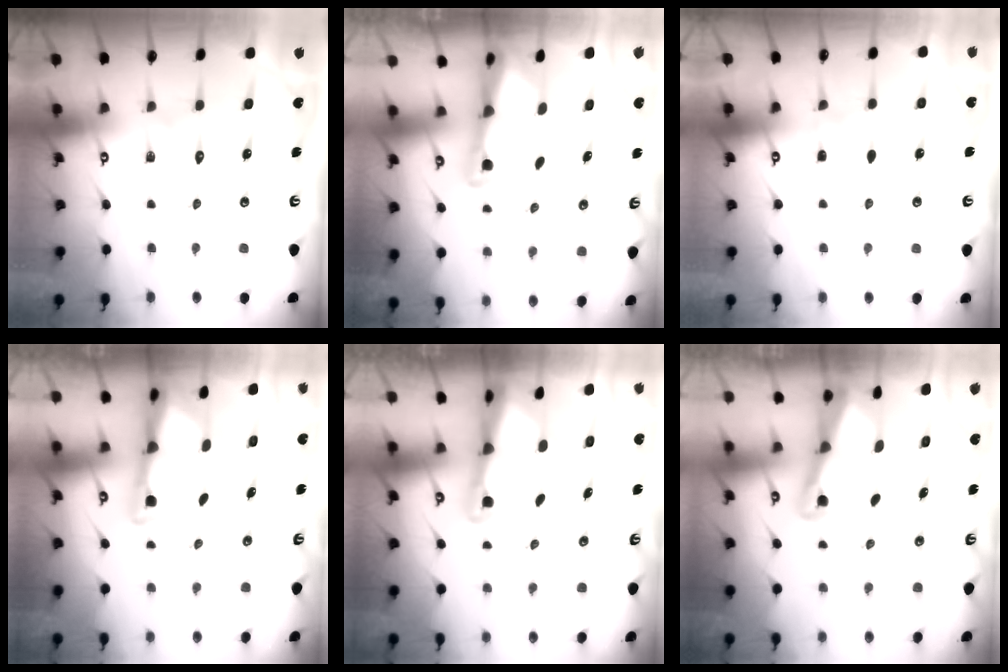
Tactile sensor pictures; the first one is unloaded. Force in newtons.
{"total": 2.3, "press": 2.2, "slide": 0.5}
{"total": 2.4, "press": 2.4, "slide": 0.5}
{"total": 2.7, "press": 2.6, "slide": 0.7}
{"total": 2.8, "press": 2.8, "slide": 0.4}
{"total": 2.6, "press": 2.5, "slide": 0.6}